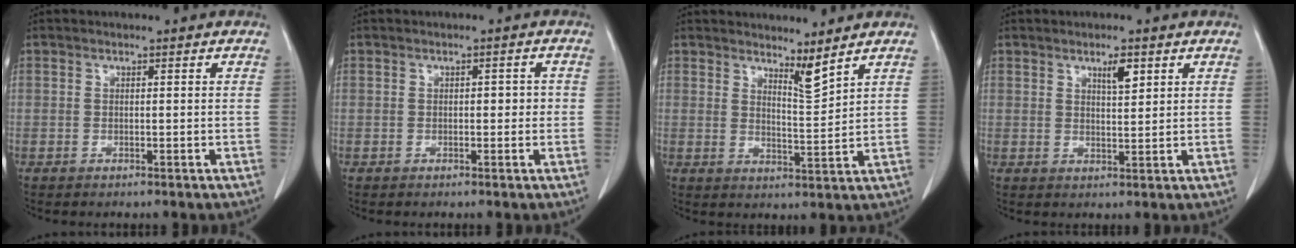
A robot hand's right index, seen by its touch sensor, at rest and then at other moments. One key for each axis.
{"total": 2.0, "fx": 0.0, "fy": 1.1, "fz": 1.6, "tx": -0.017, "ty": 0.008, "tz": -0.001}
{"total": 3.6, "fx": 3.2, "fy": -0.3, "fz": 1.6, "tx": -0.032, "ty": -0.022, "tz": 0.061}
{"total": 3.1, "fx": 1.8, "fy": 0.7, "fz": 2.5, "tx": -0.043, "ty": -0.003, "tz": 0.030}